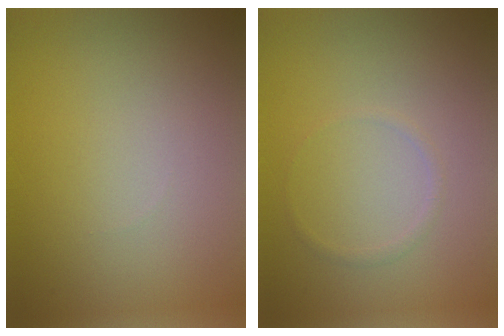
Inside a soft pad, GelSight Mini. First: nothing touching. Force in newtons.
{"total": 0.7, "press": 0.7, "slide": 0.0}